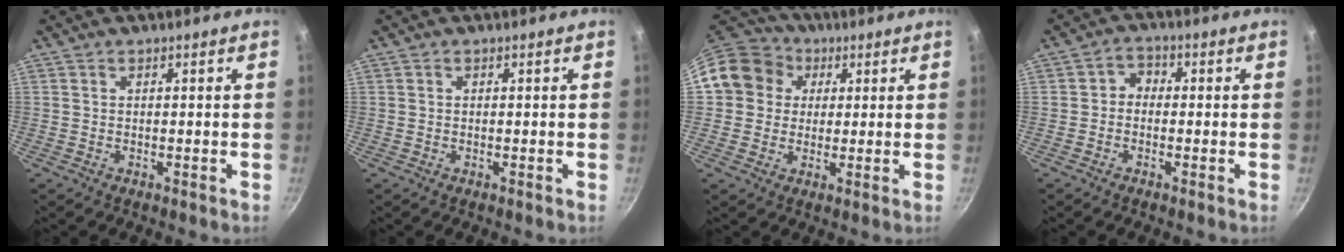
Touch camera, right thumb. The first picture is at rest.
{"total": 0.0}
{"total": 11.5, "force": [2.8, 10.4, 4.0], "torque": [-0.045, 0.020, 0.034]}
{"total": 2.9, "force": [-0.6, 2.4, 1.5], "torque": [-0.011, 0.014, -0.020]}